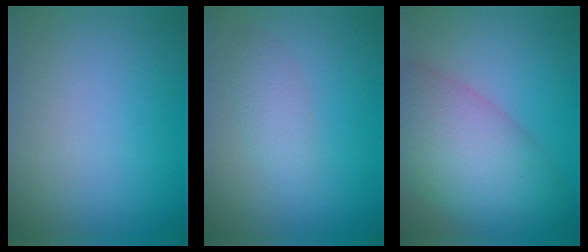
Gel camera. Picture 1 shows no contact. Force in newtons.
{"total": 1.8, "press": 1.8, "slide": 0.1}
{"total": 8.7, "press": 8.7, "slide": 0.2}